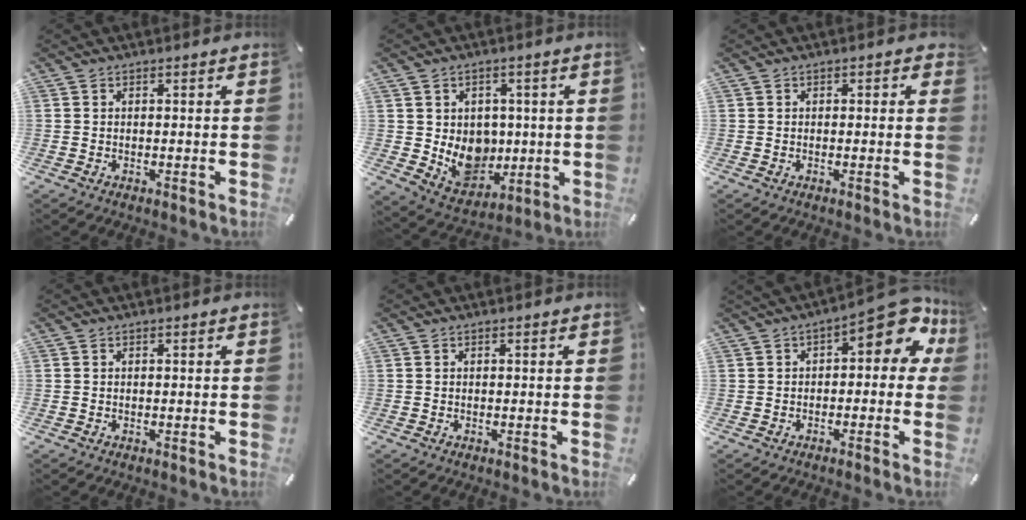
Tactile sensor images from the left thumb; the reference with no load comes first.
{"total": 10.1, "force": [0.2, 9.2, 4.2], "torque": [-0.064, -0.011, 0.016]}
{"total": 0.7, "force": [0.1, 0.6, 0.3], "torque": [0.003, 0.002, -0.001]}
{"total": 0.0}
{"total": 0.0}
{"total": 12.2, "force": [4.5, 5.5, 9.9], "torque": [-0.124, -0.033, 0.074]}